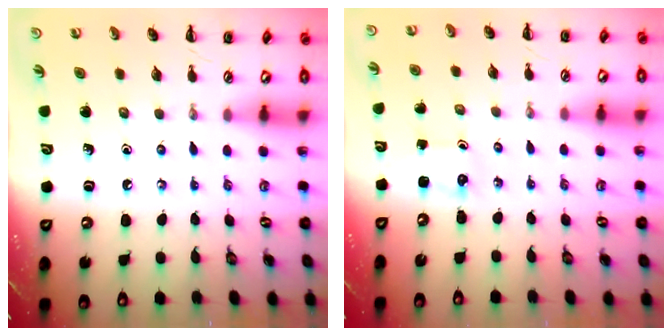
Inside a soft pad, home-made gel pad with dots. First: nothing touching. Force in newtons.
{"total": 1.1, "press": 1.0, "slide": 0.1}